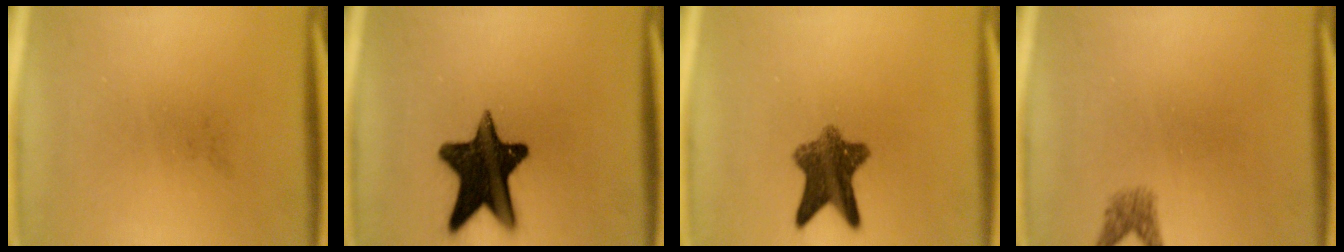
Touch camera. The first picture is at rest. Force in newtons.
{"total": 15.8}
{"total": 8.2}
{"total": 1.8}